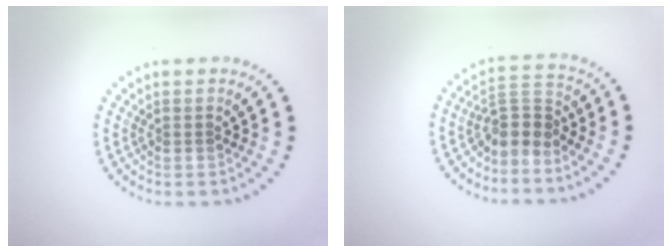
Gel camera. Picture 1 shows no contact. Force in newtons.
{"total": 2.8, "press": 2.1, "slide": 1.8}